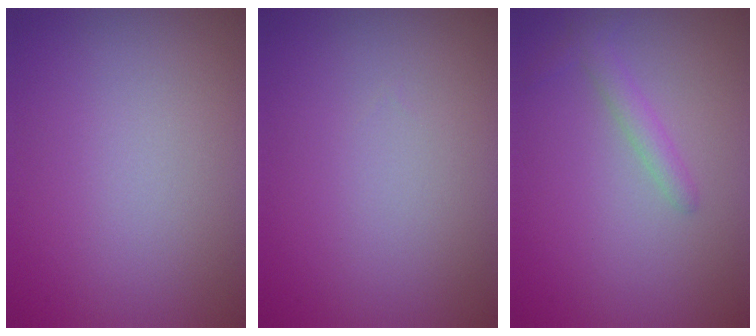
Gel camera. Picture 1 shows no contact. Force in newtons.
{"total": 0.0}
{"total": 1.5, "press": 1.5, "slide": 0.1}